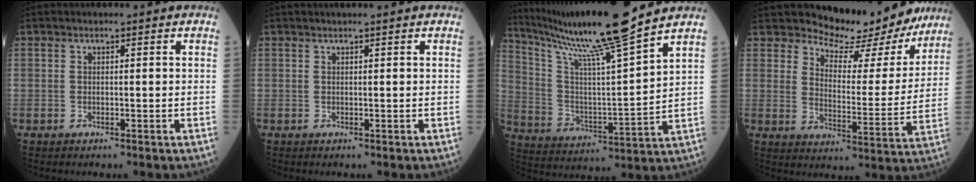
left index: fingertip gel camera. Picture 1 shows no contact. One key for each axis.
{"total": 1.4, "fx": 1.2, "fy": 0.0, "fz": 0.7, "tx": -0.003, "ty": 0.011, "tz": 0.017}
{"total": 17.5, "fx": 14.5, "fy": -2.0, "fz": 9.6, "tx": -0.183, "ty": -0.016, "tz": 0.253}
{"total": 15.0, "fx": 14.0, "fy": 4.1, "fz": 3.6, "tx": -0.039, "ty": -0.036, "tz": 0.170}